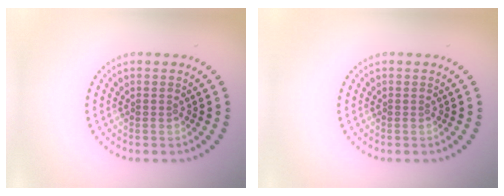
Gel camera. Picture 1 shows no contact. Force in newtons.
{"total": 0.0}